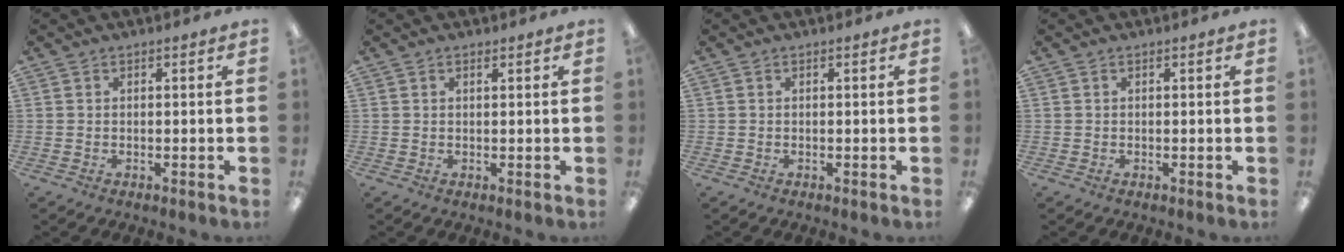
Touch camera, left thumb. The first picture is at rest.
{"total": 0.7, "force": [0.5, 0.2, 0.3], "torque": [0.001, -0.003, 0.008]}
{"total": 0.0}
{"total": 0.0}